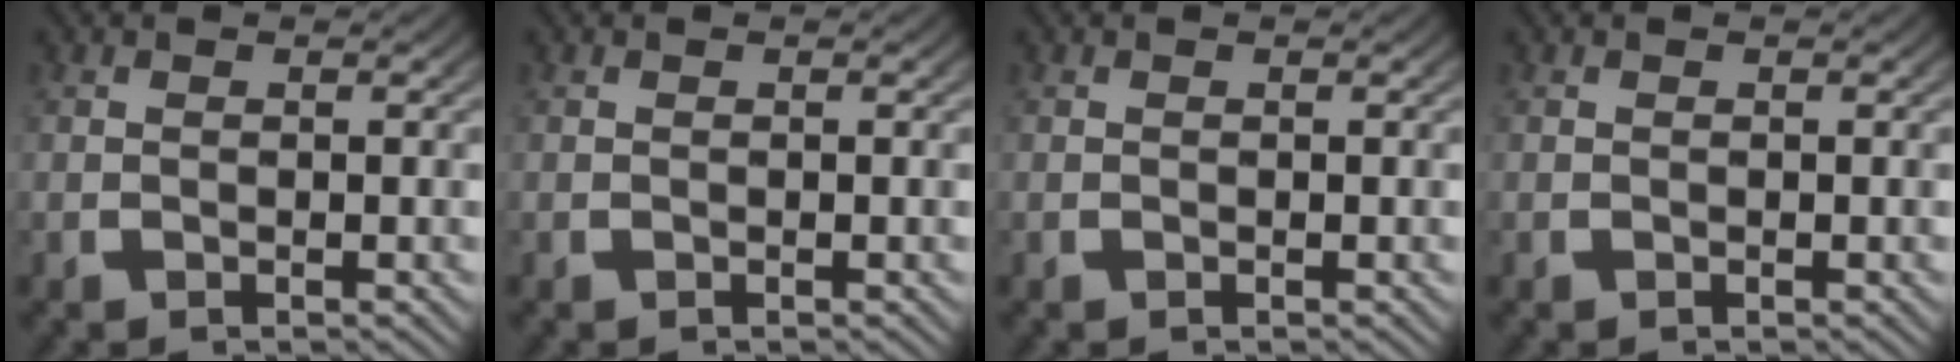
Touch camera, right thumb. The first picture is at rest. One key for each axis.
{"total": 0.0}
{"total": 0.0}
{"total": 0.0}